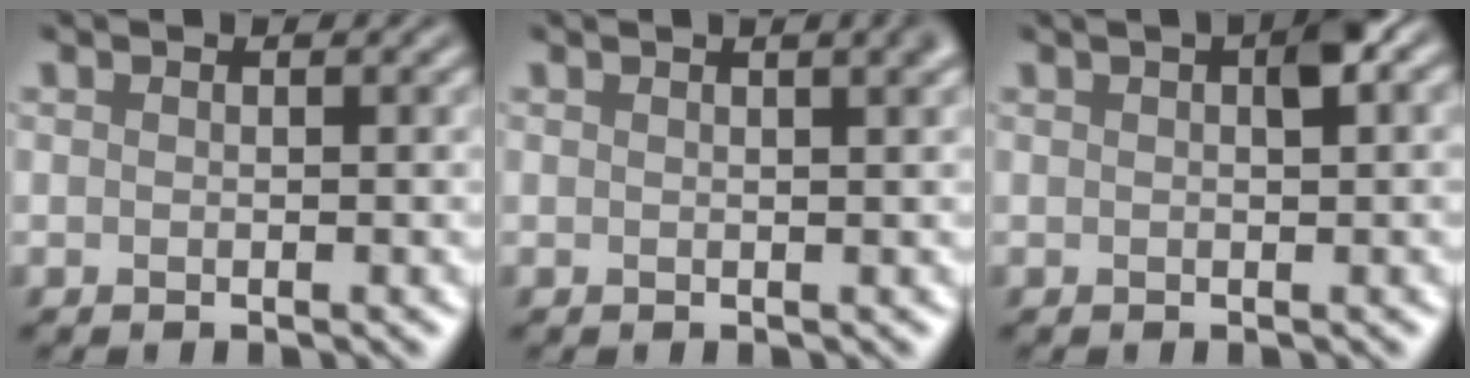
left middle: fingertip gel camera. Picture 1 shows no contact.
{"total": 2.0, "force": [1.0, 0.6, 1.6], "torque": [-0.004, 0.009, 0.006]}
{"total": 1.9, "force": [0.5, 0.5, 1.8], "torque": [-0.025, 0.008, 0.009]}